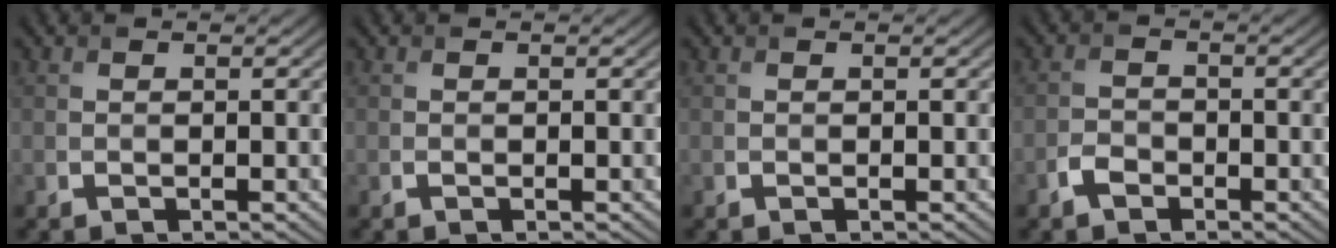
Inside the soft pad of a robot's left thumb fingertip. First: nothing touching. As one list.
[{"total": 0.0}, {"total": 0.0}, {"total": 2.2, "force": [-1.5, 1.4, 0.9], "torque": [-0.019, 0.003, -0.035]}]